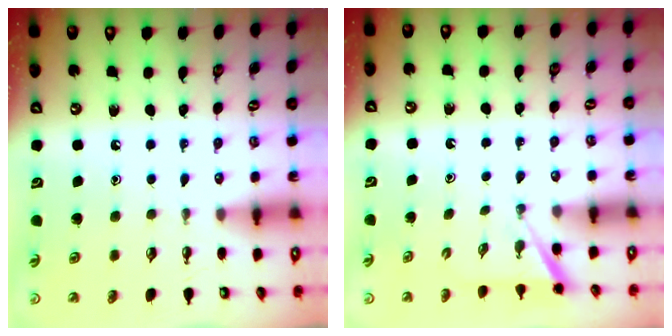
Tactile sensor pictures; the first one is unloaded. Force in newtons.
{"total": 1.2, "press": 1.2, "slide": 0.1}